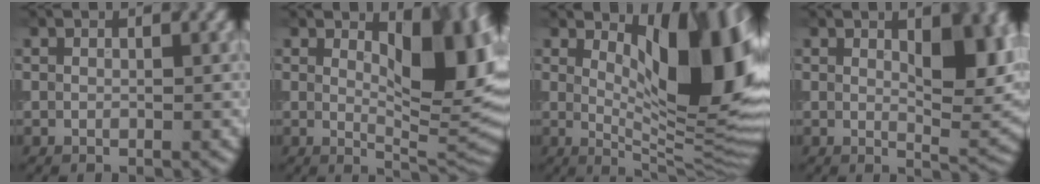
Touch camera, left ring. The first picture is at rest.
{"total": 8.2, "force": [2.4, 3.5, 7.1], "torque": [-0.093, -0.008, 0.038]}
{"total": 12.9, "force": [3.9, 4.8, 11.4], "torque": [-0.134, -0.006, 0.064]}
{"total": 7.4, "force": [1.9, 3.0, 6.5], "torque": [-0.088, -0.002, 0.034]}